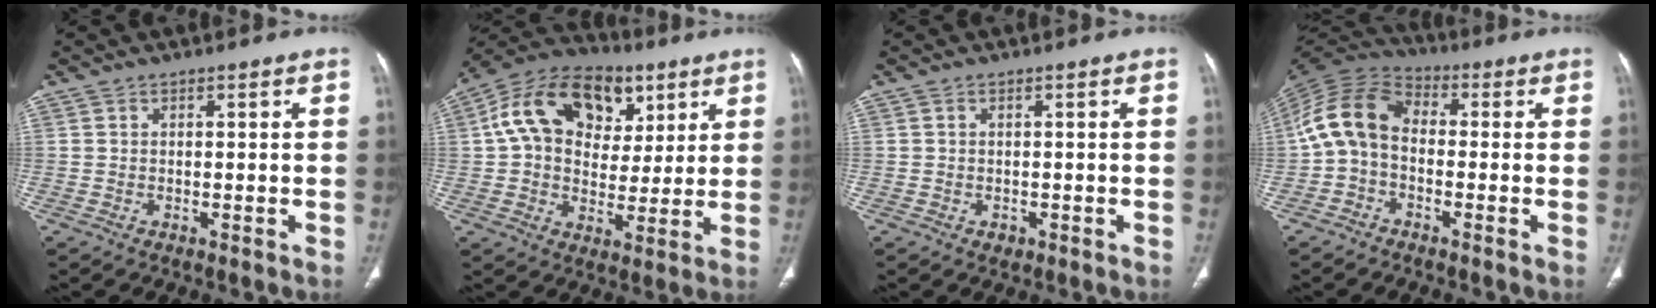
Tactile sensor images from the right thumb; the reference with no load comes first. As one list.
[{"total": 19.6, "force": [6.7, 13.8, 12.2], "torque": [-0.178, 0.010, 0.102]}, {"total": 1.2, "force": [-0.4, 1.0, 0.5], "torque": [-0.006, 0.002, -0.001]}, {"total": 10.5, "force": [-1.0, 7.5, 7.3], "torque": [-0.138, 0.031, -0.036]}]